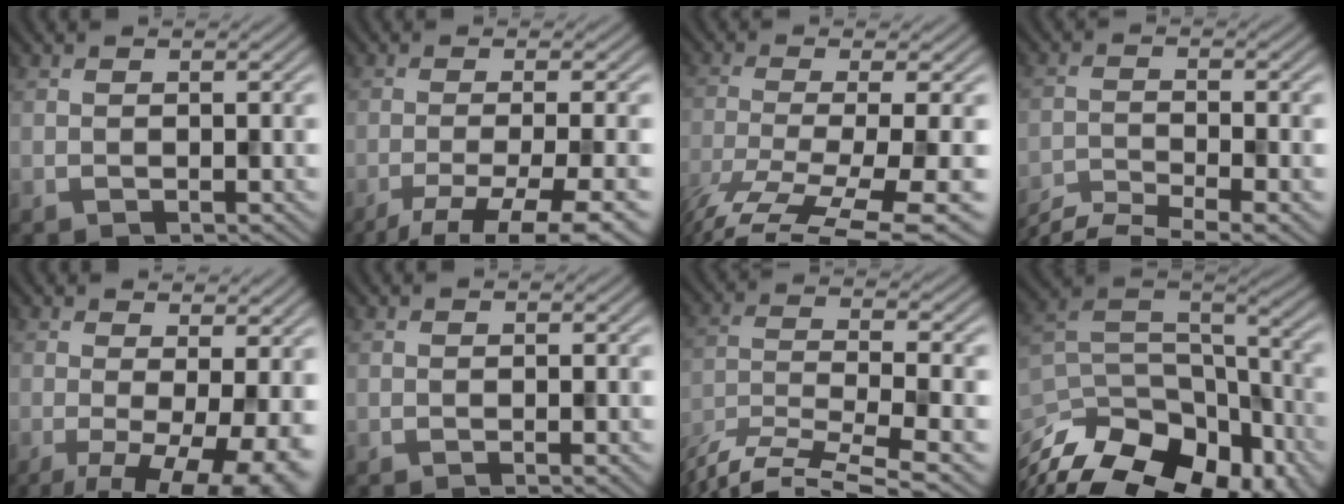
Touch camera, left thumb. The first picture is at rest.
{"total": 7.9, "force": [-4.5, 1.5, 6.3], "torque": [-0.097, -0.004, -0.070]}
{"total": 11.8, "force": [-7.4, 2.4, 8.9], "torque": [-0.177, -0.022, -0.113]}
{"total": 6.3, "force": [-5.3, 1.0, 3.3], "torque": [-0.065, -0.008, -0.098]}
{"total": 10.6, "force": [-2.4, 3.6, 9.7], "torque": [-0.136, -0.006, -0.026]}
{"total": 0.9, "force": [-0.3, 0.1, 0.8], "torque": [-0.013, -0.002, -0.006]}
{"total": 11.1, "force": [-8.8, 2.3, 6.3], "torque": [-0.128, -0.015, -0.154]}
{"total": 18.8, "force": [-13.2, 9.0, 9.9], "torque": [-0.200, -0.039, -0.186]}